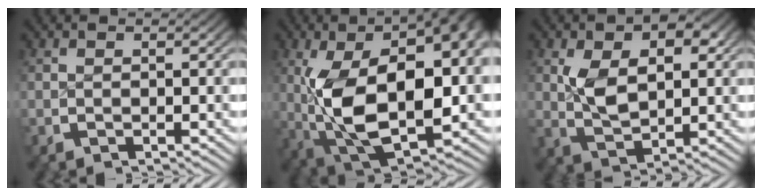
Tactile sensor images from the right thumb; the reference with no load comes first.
{"total": 17.3, "force": [-0.7, 9.7, 14.3], "torque": [-0.273, -0.048, 0.019]}
{"total": 6.4, "force": [0.6, 4.2, 4.8], "torque": [-0.096, -0.017, 0.021]}